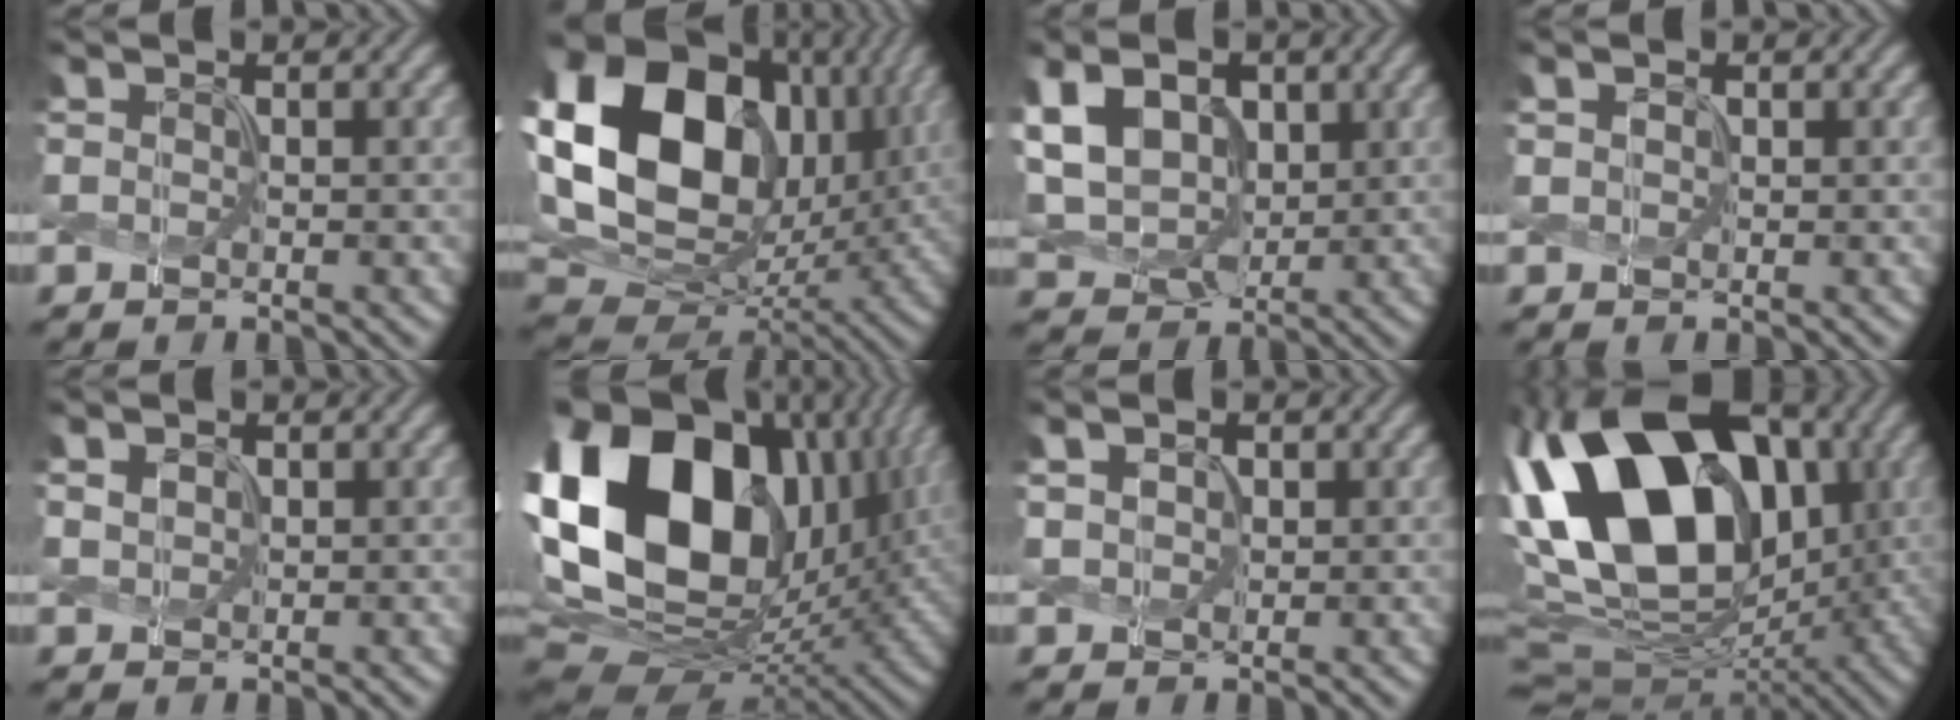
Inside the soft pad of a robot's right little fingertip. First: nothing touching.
{"total": 20.4, "force": [3.9, 15.3, 12.9], "torque": [-0.288, 0.027, 0.081]}
{"total": 9.1, "force": [1.2, 7.0, 5.6], "torque": [-0.139, 0.013, 0.023]}
{"total": 0.6, "force": [0.2, 0.6, 0.2], "torque": [-0.012, 0.008, 0.011]}
{"total": 1.2, "force": [0.5, 1.0, 0.6], "torque": [-0.027, 0.008, 0.017]}
{"total": 20.7, "force": [3.8, 14.8, 14.0], "torque": [-0.306, 0.031, 0.079]}
{"total": 2.6, "force": [0.9, 2.0, 1.4], "torque": [-0.046, 0.013, 0.017]}
{"total": 18.0, "force": [0.7, 12.4, 13.0], "torque": [-0.227, 0.022, 0.024]}